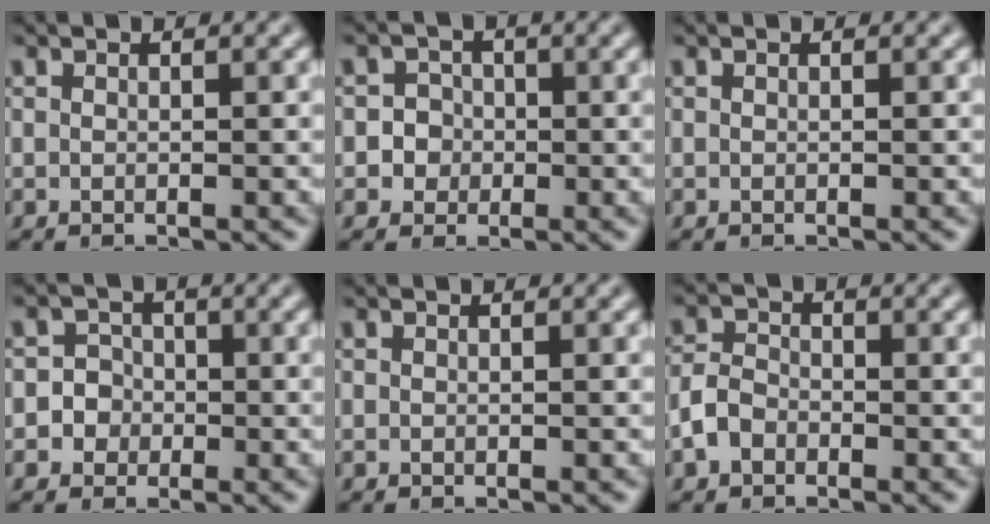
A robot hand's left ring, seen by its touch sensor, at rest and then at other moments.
{"total": 2.8, "force": [-0.3, 2.7, 0.6], "torque": [0.017, 0.014, -0.020]}
{"total": 0.0}
{"total": 3.2, "force": [-0.8, 3.0, 0.4], "torque": [0.025, 0.012, -0.031]}
{"total": 0.0}
{"total": 2.4, "force": [-1.3, 1.8, 1.1], "torque": [-0.020, 0.007, -0.033]}